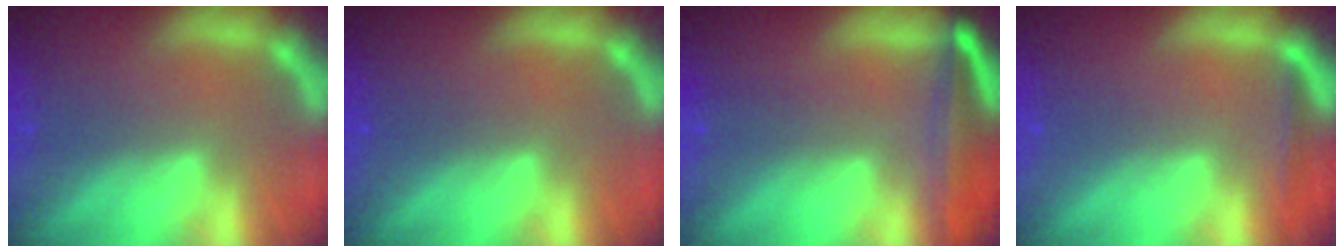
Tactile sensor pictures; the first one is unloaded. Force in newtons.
{"total": 0.0}
{"total": 7.1}
{"total": 1.4}